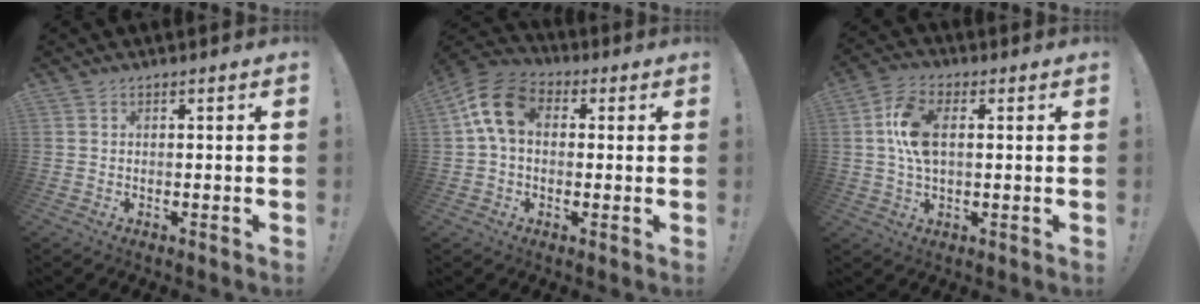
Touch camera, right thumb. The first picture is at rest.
{"total": 12.7, "force": [3.1, 8.8, 8.6], "torque": [-0.157, 0.014, 0.064]}
{"total": 10.3, "force": [1.3, 5.9, 8.4], "torque": [-0.165, -0.001, 0.022]}